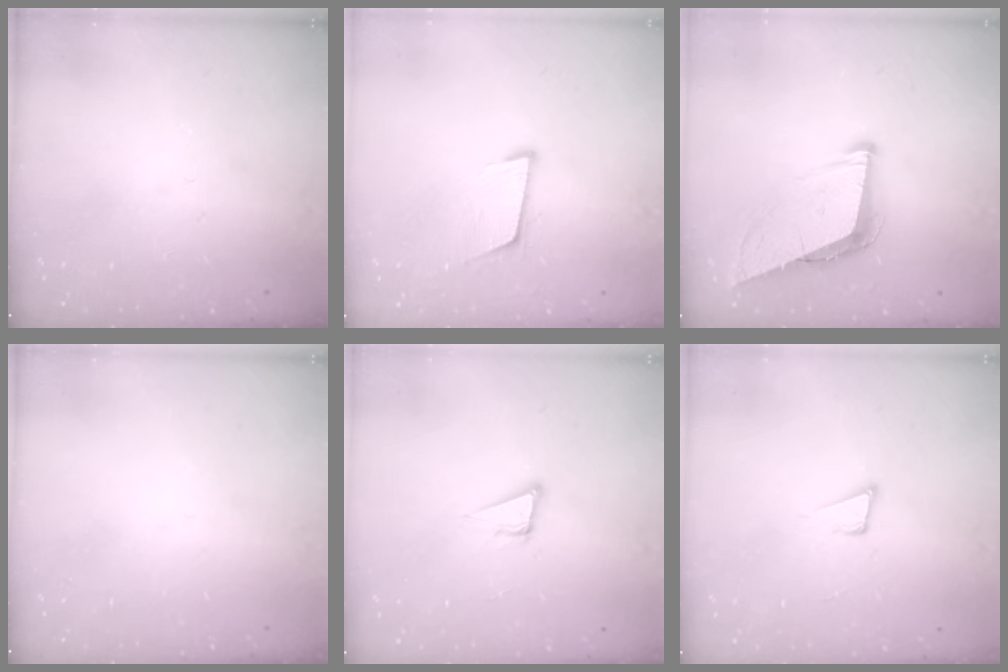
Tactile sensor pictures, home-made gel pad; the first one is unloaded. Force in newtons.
{"total": 6.7, "press": 6.4, "slide": 2.0}
{"total": 9.2, "press": 8.7, "slide": 2.9}
{"total": 0.0}
{"total": 4.9, "press": 3.8, "slide": 3.0}
{"total": 3.9, "press": 2.6, "slide": 2.9}